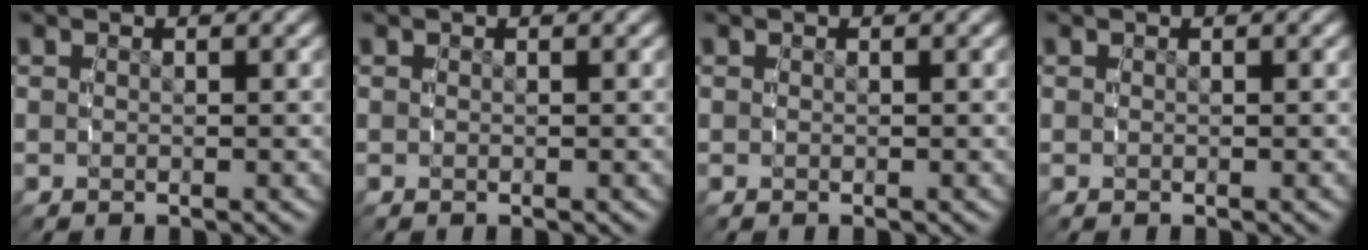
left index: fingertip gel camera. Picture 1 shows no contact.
{"total": 0.0}
{"total": 0.0}
{"total": 0.0}